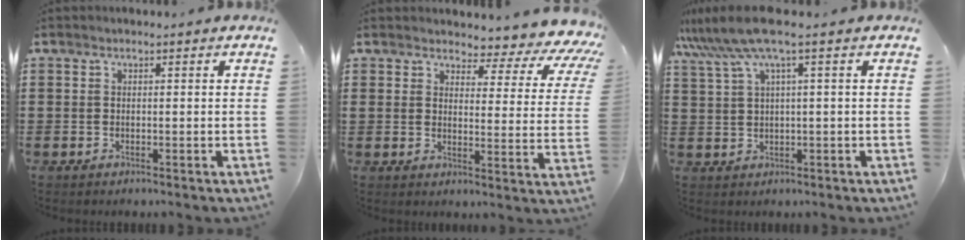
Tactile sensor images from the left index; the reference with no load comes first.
{"total": 4.2, "force": [3.5, 1.3, 1.8], "torque": [-0.040, -0.029, 0.051]}
{"total": 6.0, "force": [2.9, -0.1, 5.2], "torque": [-0.125, -0.013, 0.047]}